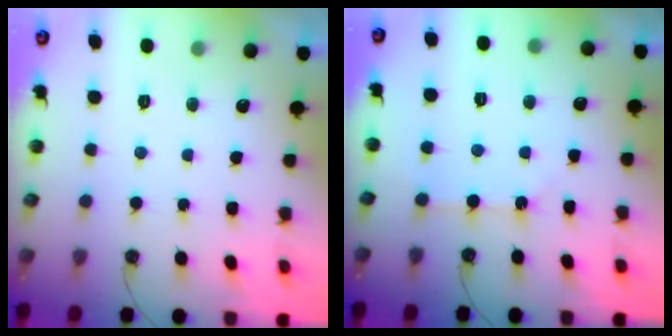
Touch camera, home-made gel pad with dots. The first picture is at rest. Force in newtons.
{"total": 2.5, "press": 2.5, "slide": 0.4}